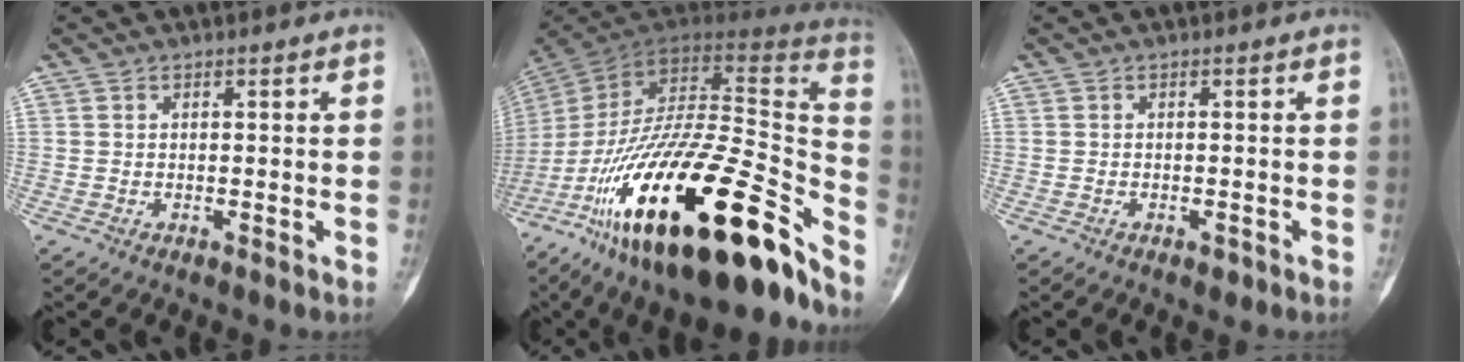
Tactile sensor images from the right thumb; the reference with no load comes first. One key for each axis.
{"total": 36.5, "fx": -21.3, "fy": 11.9, "fz": 27.2, "tx": -0.376, "ty": 0.059, "tz": -0.343}
{"total": 1.1, "fx": -0.6, "fy": 0.6, "fz": 0.7, "tx": -0.009, "ty": 0.002, "tz": -0.008}